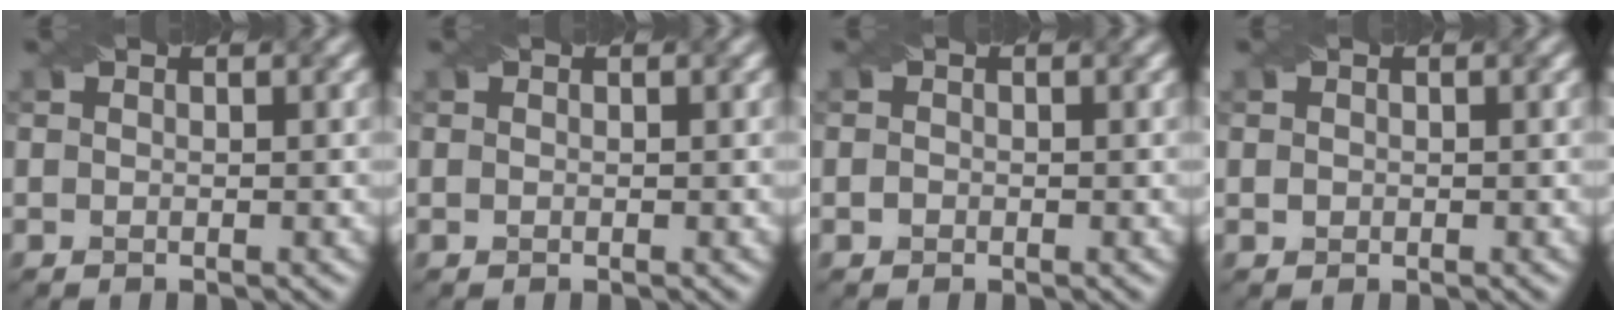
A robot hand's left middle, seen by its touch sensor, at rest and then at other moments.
{"total": 0.0}
{"total": 0.6, "force": [-0.3, 0.5, 0.2], "torque": [-0.002, -0.003, -0.006]}
{"total": 0.7, "force": [0.0, 0.7, 0.2], "torque": [-0.001, -0.001, -0.001]}